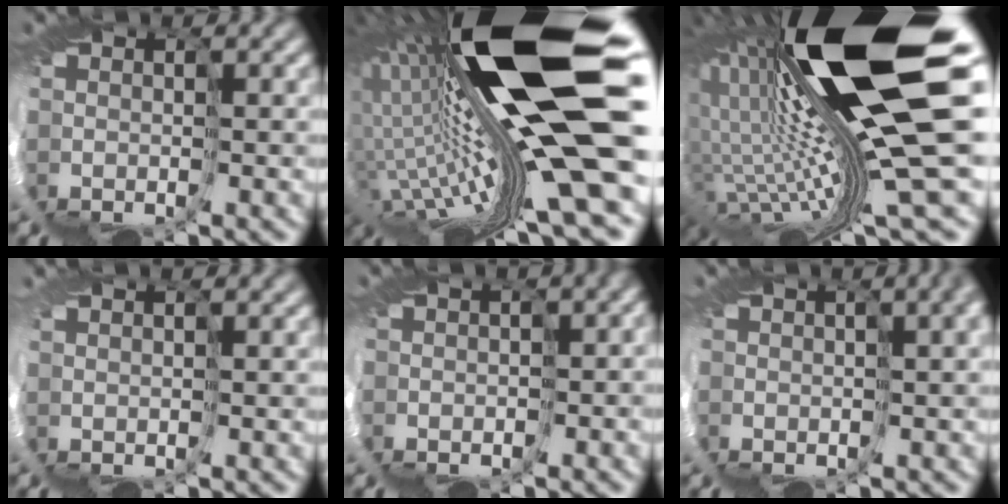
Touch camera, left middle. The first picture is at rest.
{"total": 19.7, "force": [4.8, 3.9, 18.7], "torque": [-0.343, -0.015, 0.073]}
{"total": 17.8, "force": [5.1, 3.2, 16.8], "torque": [-0.300, -0.048, 0.095]}
{"total": 1.8, "force": [1.1, -1.0, -1.0], "torque": [0.022, -0.001, 0.019]}
{"total": 3.3, "force": [-2.4, 1.4, 1.8], "torque": [-0.022, 0.003, -0.030]}
{"total": 6.2, "force": [-1.2, 2.9, 5.4], "torque": [-0.075, 0.013, -0.007]}